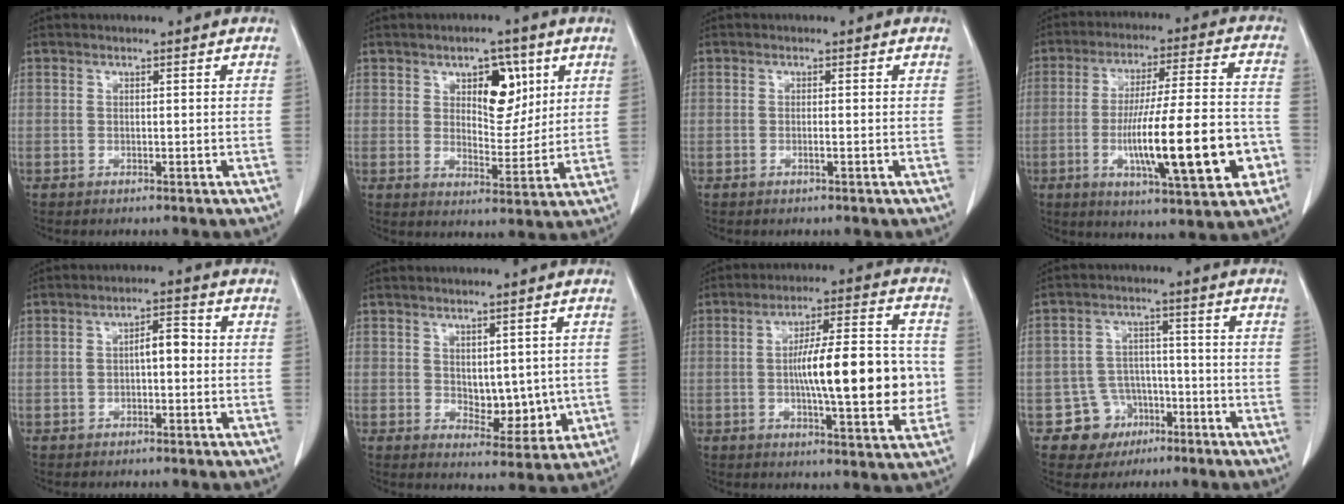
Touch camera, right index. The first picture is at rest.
{"total": 7.7, "force": [3.3, 4.0, 5.7], "torque": [-0.080, 0.007, 0.055]}
{"total": 0.7, "force": [-0.3, -0.1, 0.6], "torque": [-0.012, 0.000, -0.004]}
{"total": 19.2, "force": [-5.3, 2.8, 18.3], "torque": [-0.287, 0.003, -0.073]}
{"total": 4.2, "force": [0.0, 1.6, 3.8], "torque": [-0.068, 0.024, 0.000]}
{"total": 6.5, "force": [0.2, 3.7, 5.3], "torque": [-0.064, -0.009, 0.020]}
{"total": 16.4, "force": [-1.0, 3.4, 16.1], "torque": [-0.249, 0.017, -0.014]}
{"total": 6.6, "force": [-3.2, 5.8, 0.3], "torque": [0.010, 0.016, -0.045]}